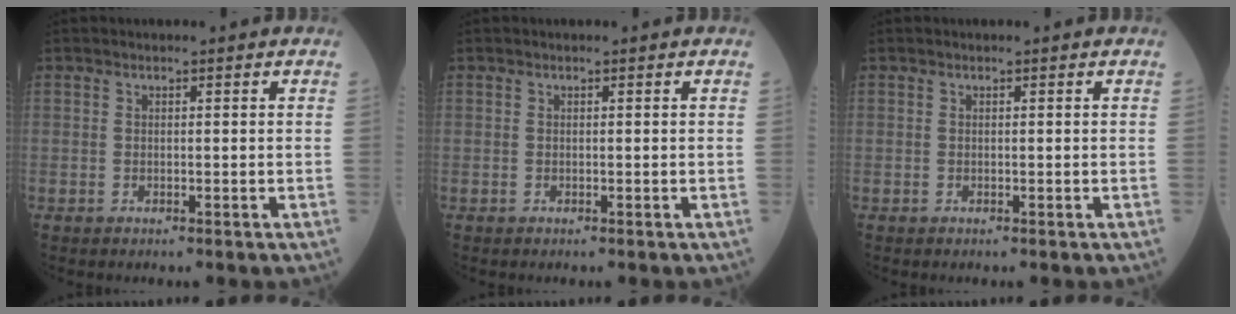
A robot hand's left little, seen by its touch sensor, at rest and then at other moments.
{"total": 0.0}
{"total": 0.0}